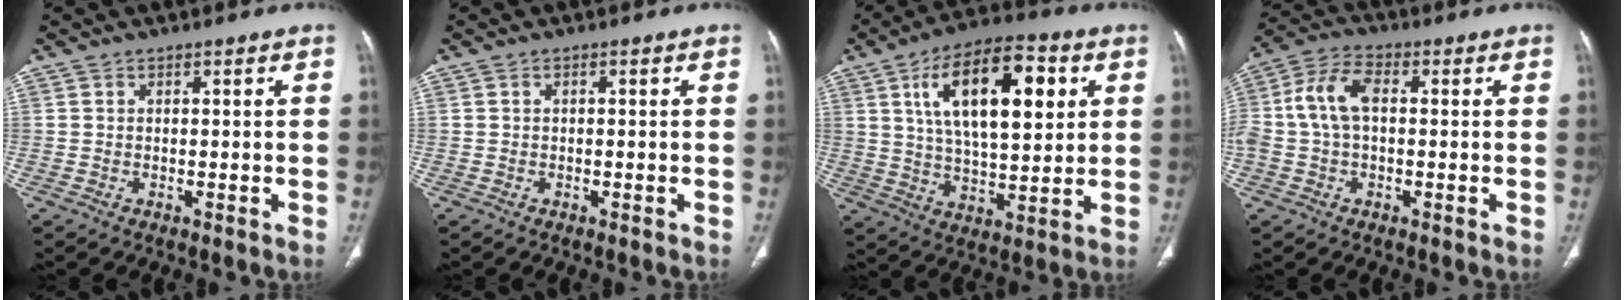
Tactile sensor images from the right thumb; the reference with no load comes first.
{"total": 0.0}
{"total": 19.5, "force": [6.3, 8.7, 16.3], "torque": [-0.245, -0.007, 0.105]}
{"total": 9.0, "force": [0.5, 5.4, 7.1], "torque": [-0.156, 0.029, 0.005]}